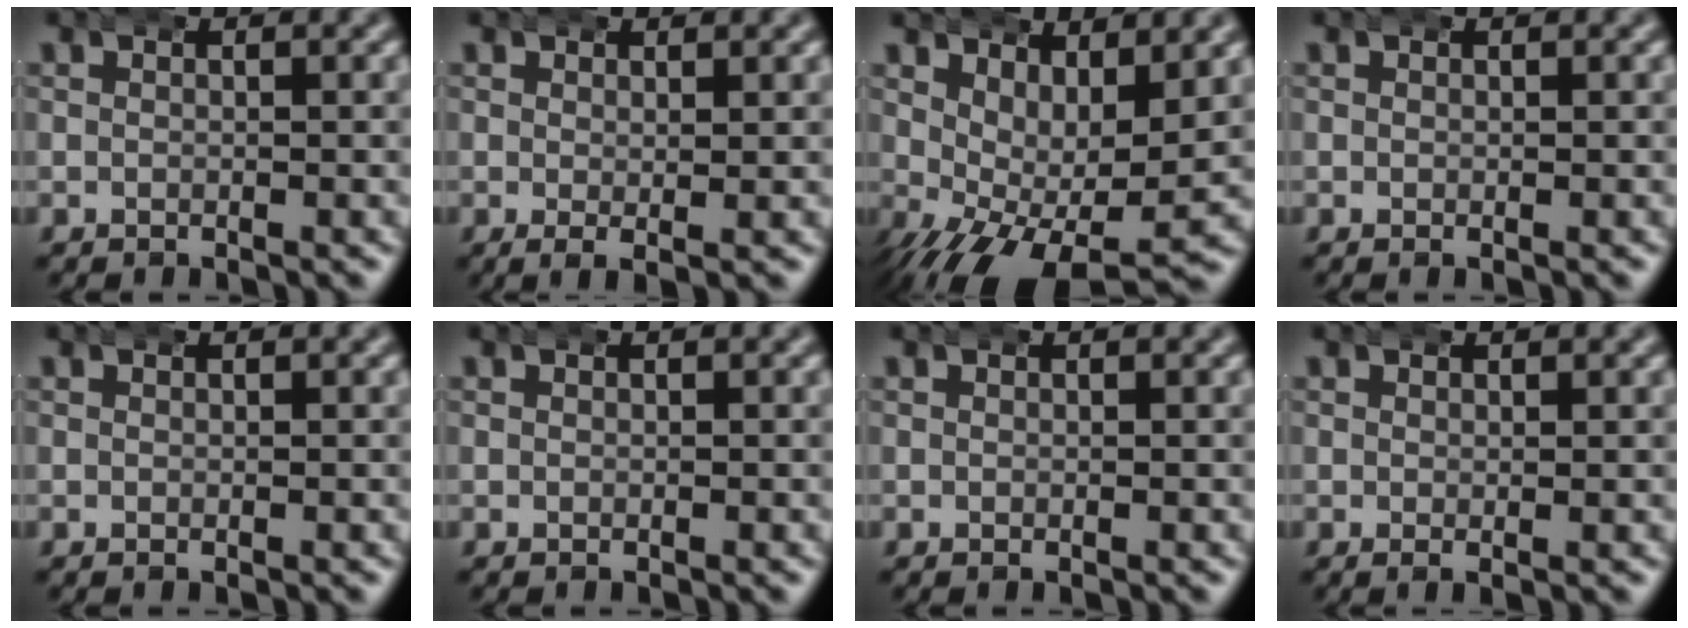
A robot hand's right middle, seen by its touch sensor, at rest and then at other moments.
{"total": 1.4, "force": [0.0, 0.2, 1.4], "torque": [-0.026, -0.008, 0.004]}
{"total": 5.6, "force": [-0.4, 2.7, 4.9], "torque": [-0.091, -0.036, 0.013]}
{"total": 0.0}
{"total": 0.0}
{"total": 0.0}
{"total": 0.0}
{"total": 0.6, "force": [0.1, 0.0, 0.6], "torque": [-0.010, 0.002, 0.000]}